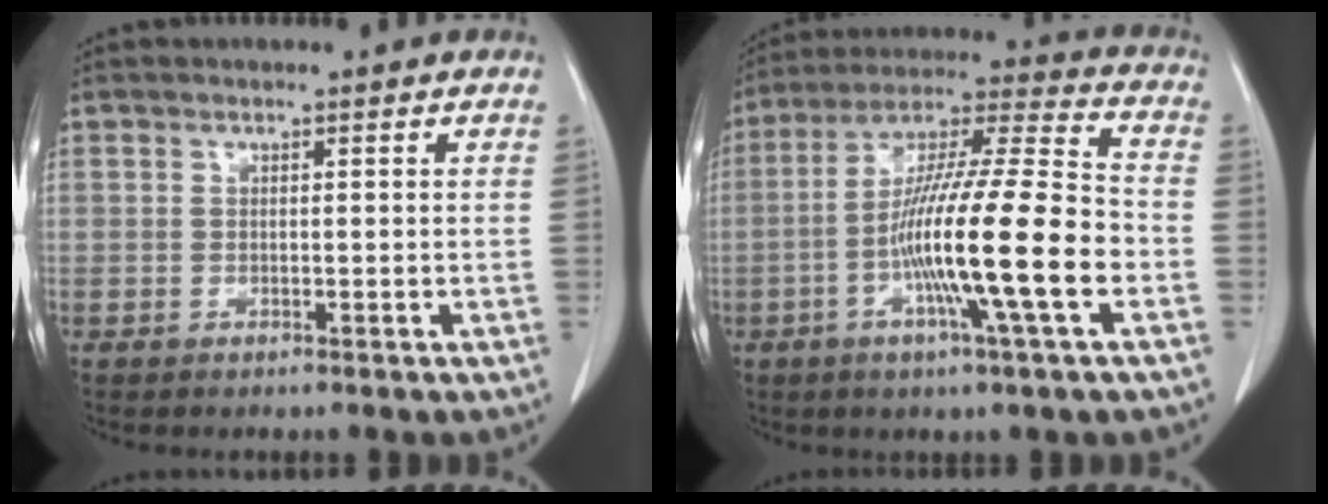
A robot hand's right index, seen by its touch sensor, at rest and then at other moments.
{"total": 18.9, "force": [-5.1, 0.2, 18.2], "torque": [-0.324, -0.007, -0.096]}